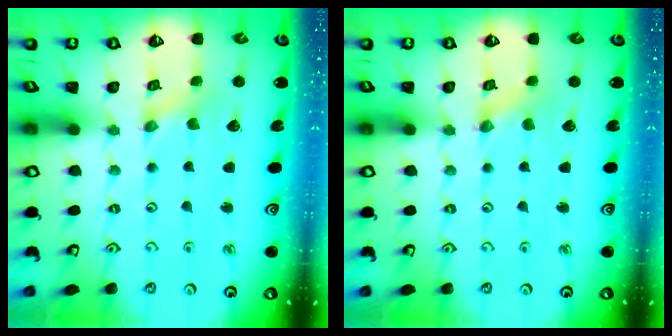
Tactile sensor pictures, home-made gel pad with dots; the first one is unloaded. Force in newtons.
{"total": 0.0}